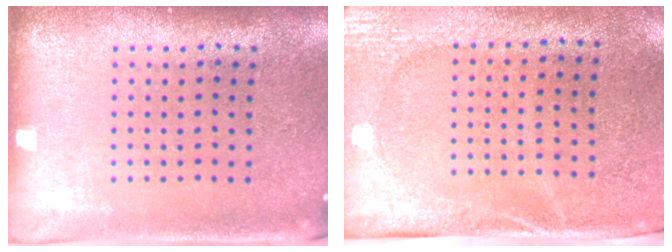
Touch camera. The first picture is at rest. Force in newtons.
{"total": 2.8, "press": 2.3, "slide": 1.6}